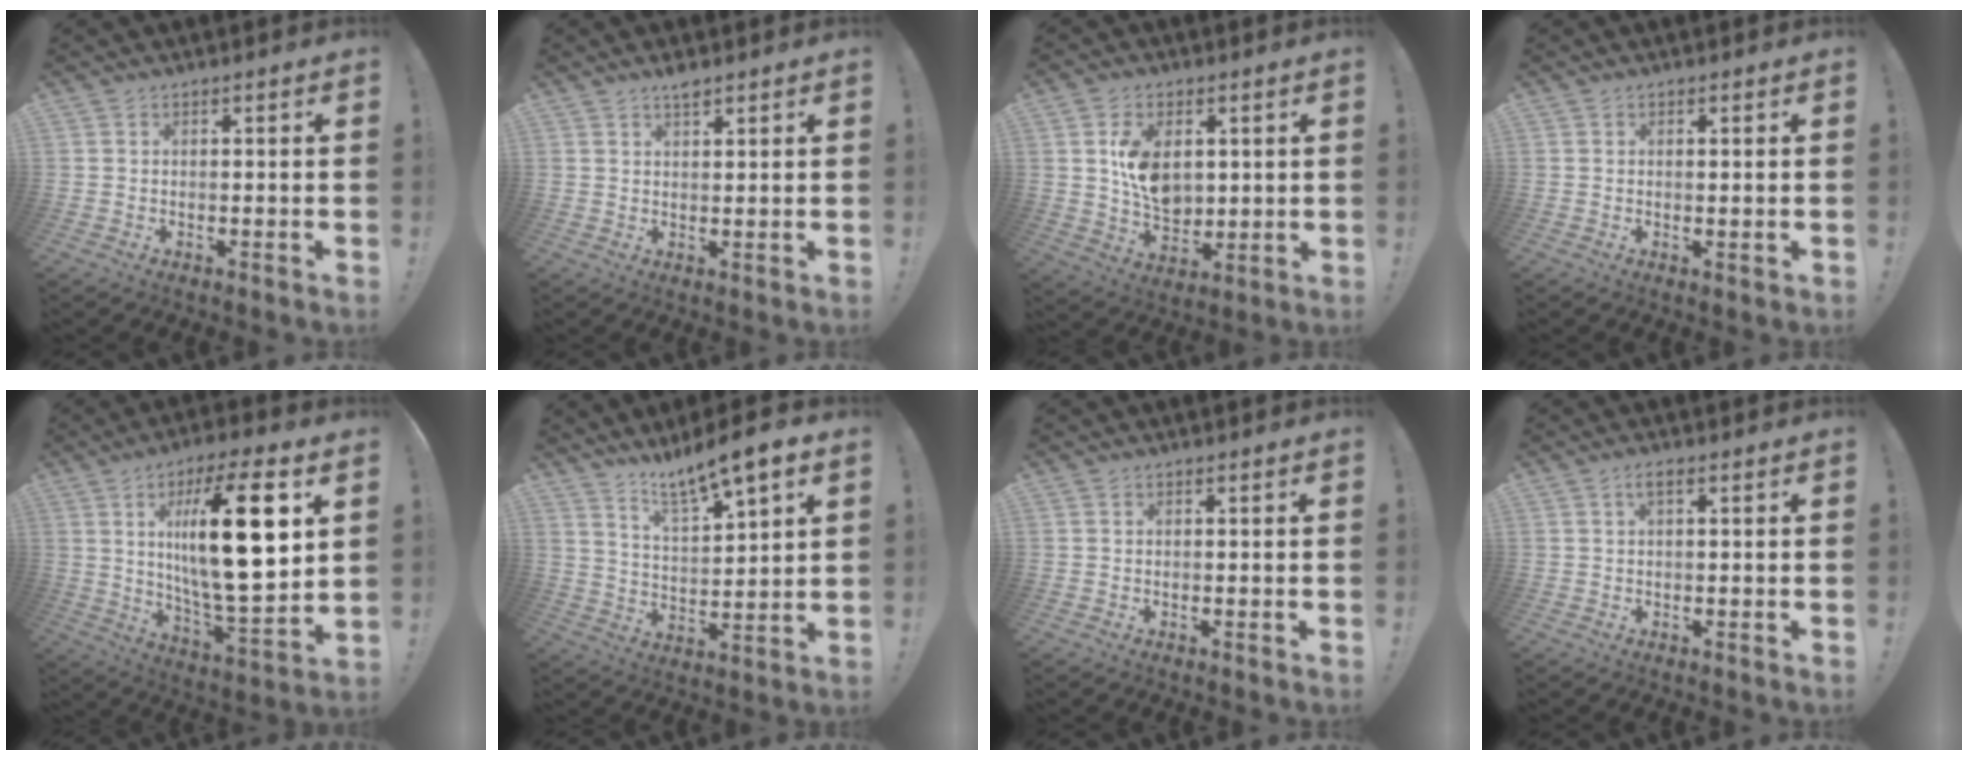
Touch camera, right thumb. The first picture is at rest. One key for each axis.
{"total": 2.9, "fx": 2.3, "fy": 0.9, "fz": 1.6, "tx": -0.021, "ty": -0.011, "tz": 0.039}
{"total": 11.1, "fx": 2.7, "fy": 8.4, "fz": 6.9, "tx": -0.111, "ty": -0.007, "tz": 0.052}
{"total": 0.9, "fx": 0.6, "fy": 0.2, "fz": 0.7, "tx": 0.000, "ty": -0.004, "tz": 0.007}
{"total": 24.0, "fx": 6.4, "fy": 6.8, "fz": 22.1, "tx": -0.376, "ty": -0.032, "tz": 0.085}
{"total": 10.2, "fx": 8.5, "fy": 0.9, "fz": 5.6, "tx": -0.097, "ty": -0.064, "tz": 0.141}
{"total": 0.0}
{"total": 2.0, "fx": 0.5, "fy": 0.5, "fz": 1.8, "tx": -0.032, "ty": 0.002, "tz": 0.007}